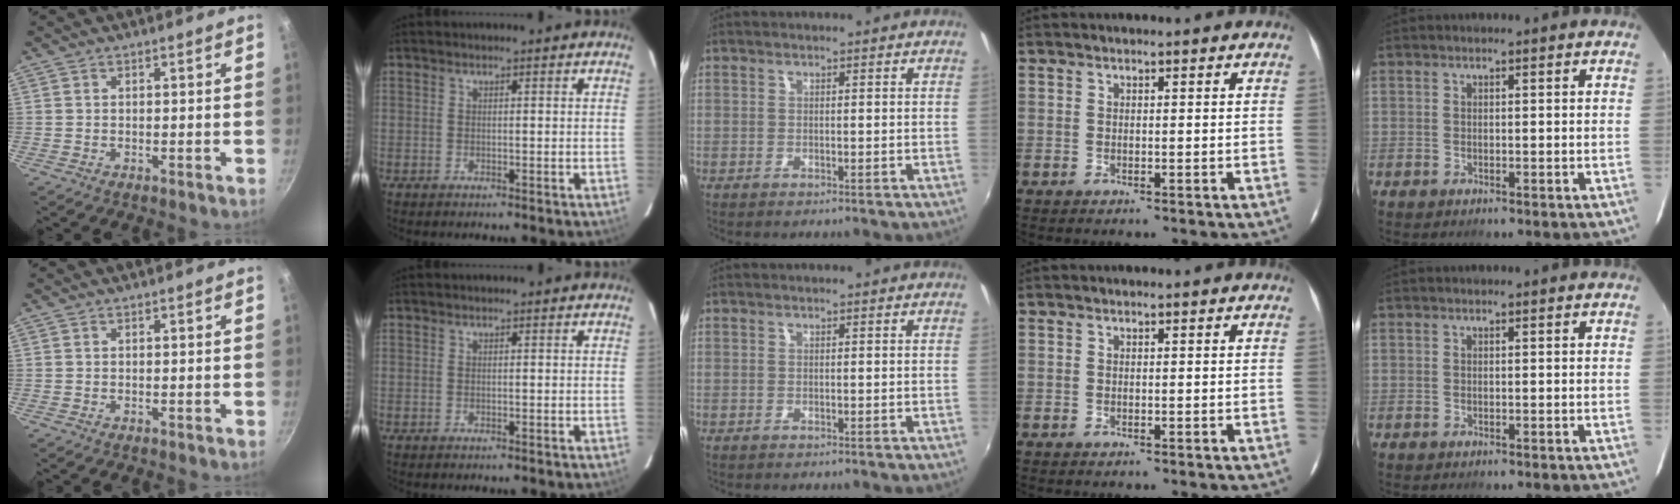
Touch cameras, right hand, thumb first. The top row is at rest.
{}